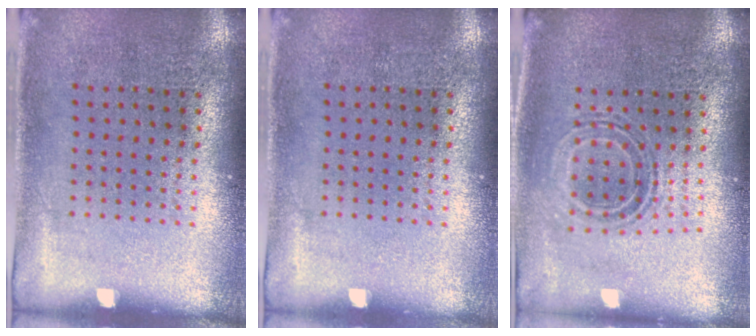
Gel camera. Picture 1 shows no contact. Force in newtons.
{"total": 0.0}
{"total": 0.6, "press": 0.5, "slide": 0.3}